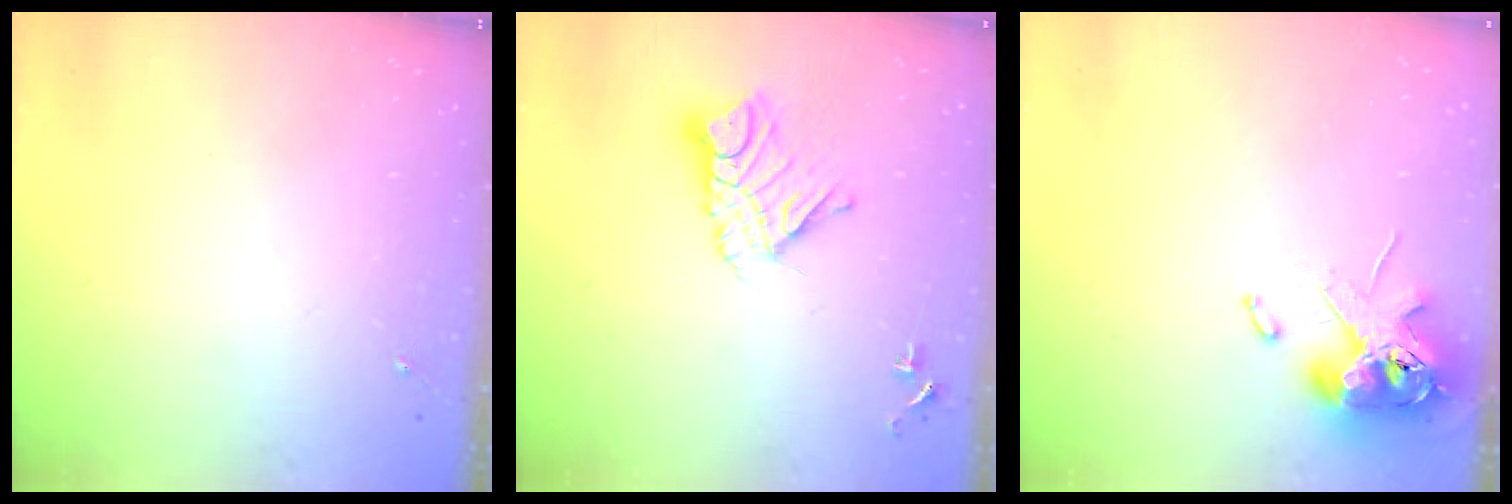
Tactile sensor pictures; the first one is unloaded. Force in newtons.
{"total": 11.9, "press": 11.9, "slide": 1.1}
{"total": 12.6, "press": 12.5, "slide": 2.0}